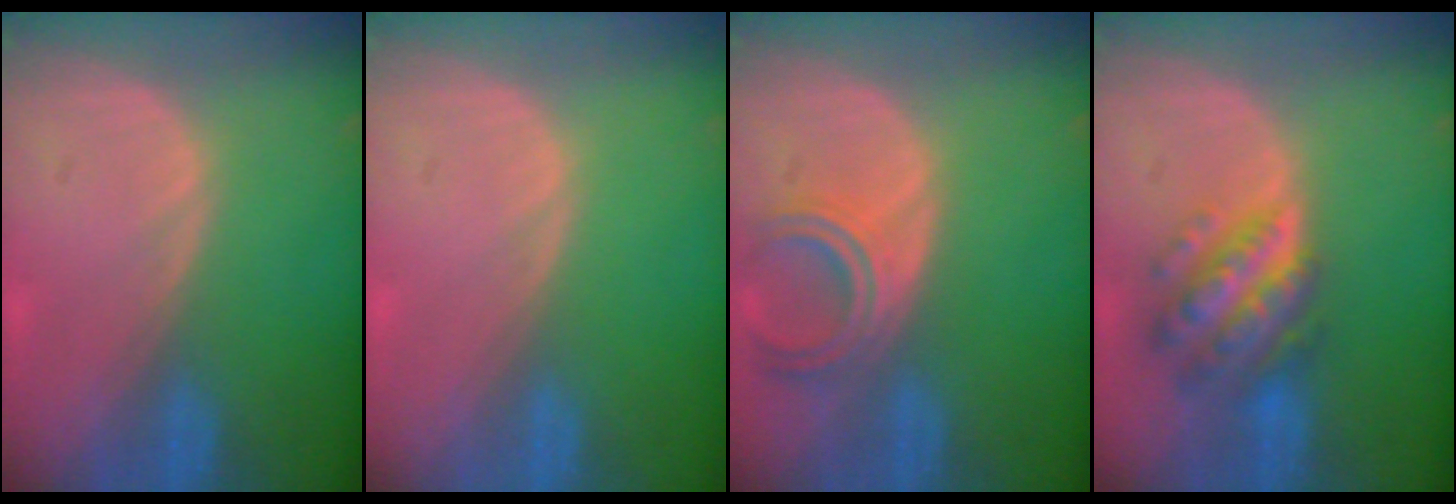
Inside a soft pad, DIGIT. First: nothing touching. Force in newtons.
{"total": 0.0}
{"total": 5.7, "press": 5.2, "slide": 2.4}
{"total": 7.7, "press": 7.7, "slide": 0.5}